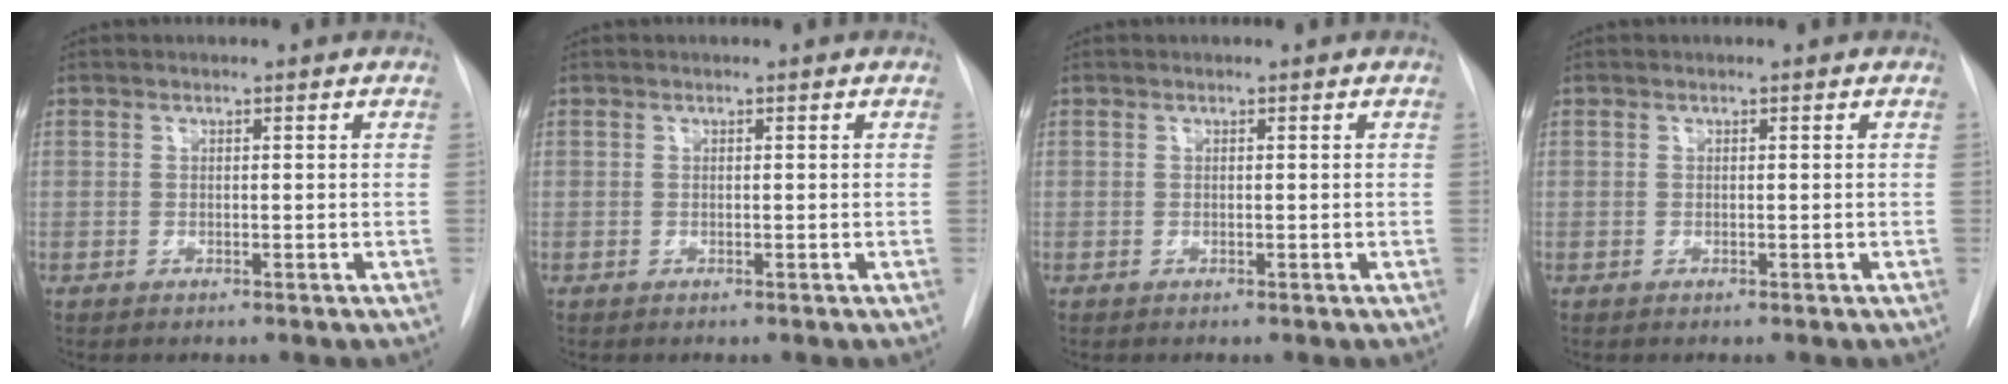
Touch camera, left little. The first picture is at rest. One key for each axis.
{"total": 0.0}
{"total": 0.0}
{"total": 0.0}